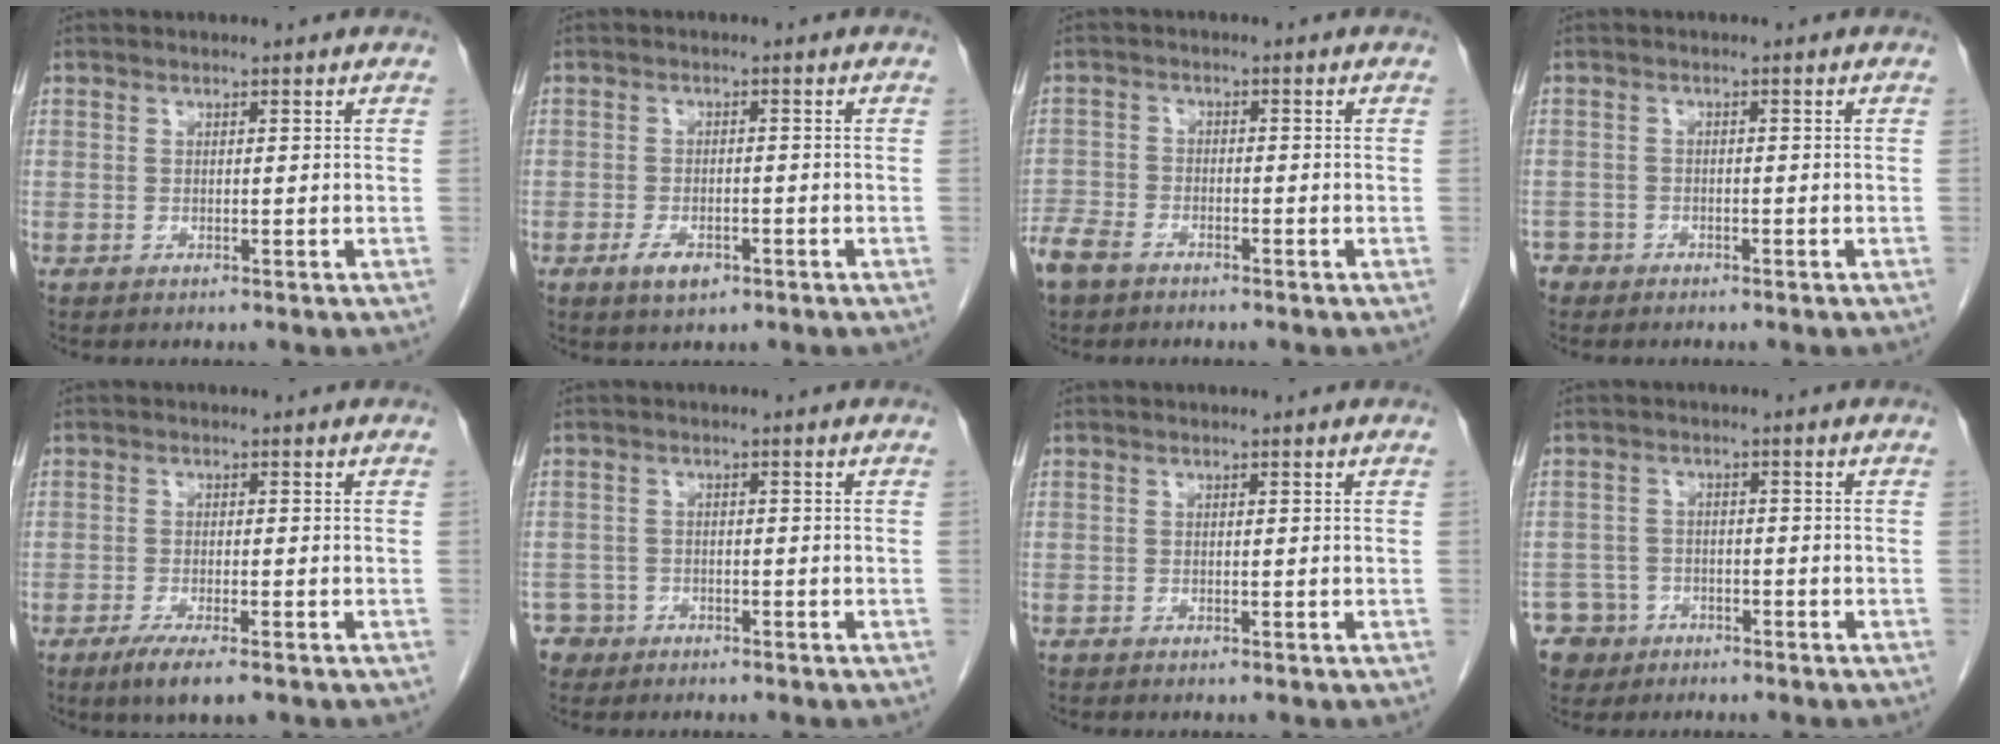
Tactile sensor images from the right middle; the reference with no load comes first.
{"total": 3.5, "force": [-1.9, 1.7, 2.4], "torque": [-0.044, 0.001, -0.026]}
{"total": 5.5, "force": [-4.3, 2.7, 2.2], "torque": [-0.046, -0.002, -0.082]}
{"total": 2.3, "force": [-1.8, 1.4, -0.1], "torque": [-0.002, 0.005, -0.035]}
{"total": 5.3, "force": [-3.5, 0.8, 3.9], "torque": [-0.069, -0.014, -0.053]}
{"total": 3.0, "force": [-2.0, 2.0, -0.7], "torque": [0.014, 0.010, -0.039]}
{"total": 0.0}
{"total": 5.4, "force": [-3.3, 4.2, -0.1], "torque": [0.004, 0.008, -0.055]}